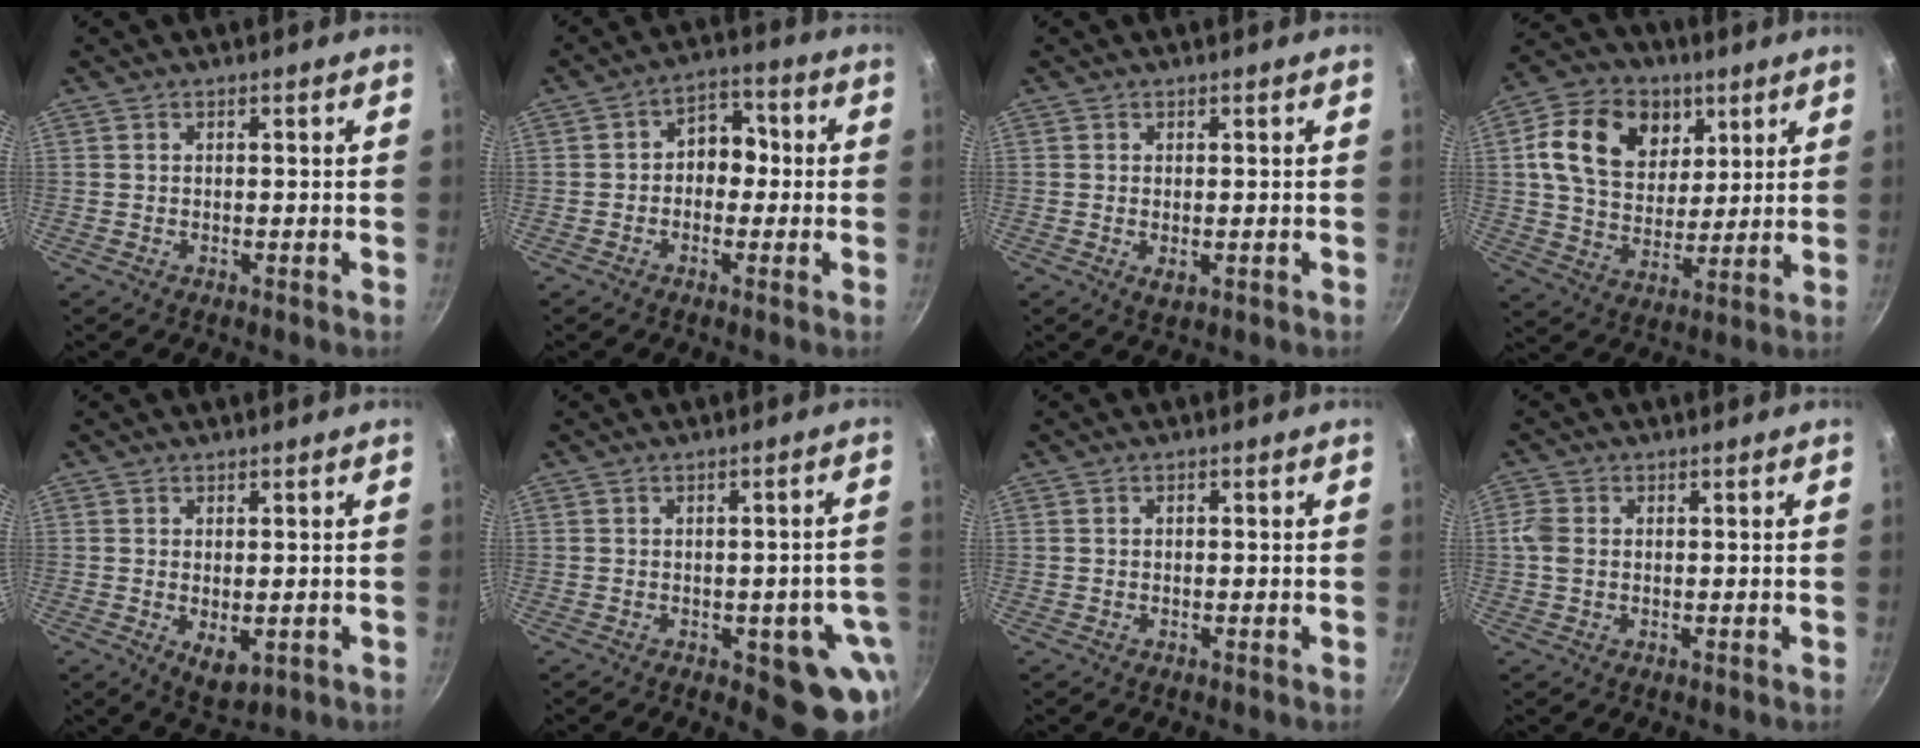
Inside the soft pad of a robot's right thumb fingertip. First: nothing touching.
{"total": 6.6, "force": [-0.3, 5.1, 4.2], "torque": [-0.010, 0.022, -0.019]}
{"total": 2.0, "force": [-0.4, 1.1, 1.7], "torque": [-0.029, -0.006, -0.003]}
{"total": 17.6, "force": [6.2, 13.0, 10.1], "torque": [-0.155, -0.014, 0.103]}
{"total": 5.1, "force": [-1.0, 2.8, 4.1], "torque": [-0.058, -0.012, -0.005]}
{"total": 11.7, "force": [-3.8, 5.5, 9.6], "torque": [-0.048, 0.010, -0.045]}
{"total": 0.6, "force": [-0.1, 0.5, 0.4], "torque": [-0.008, 0.006, -0.001]}
{"total": 3.2, "force": [0.1, 2.4, 2.2], "torque": [-0.048, 0.006, -0.002]}